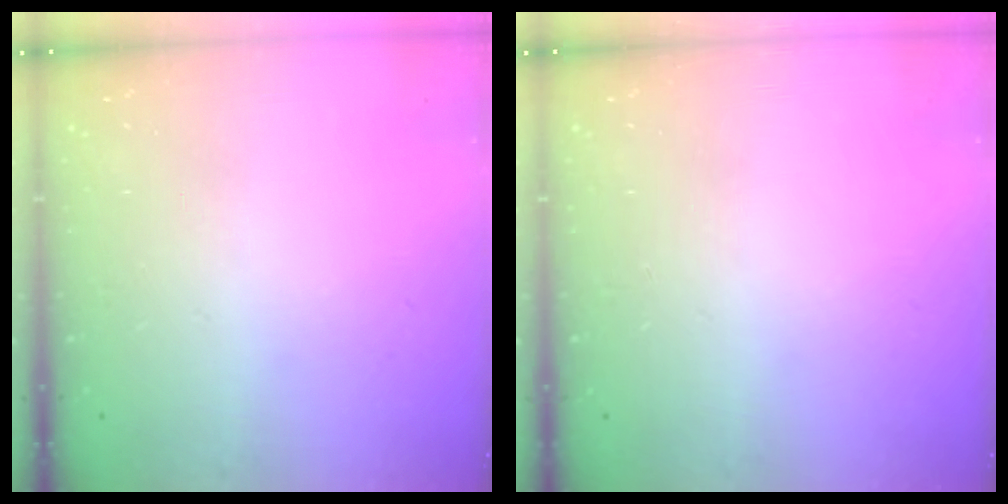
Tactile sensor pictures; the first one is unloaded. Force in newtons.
{"total": 0.0}